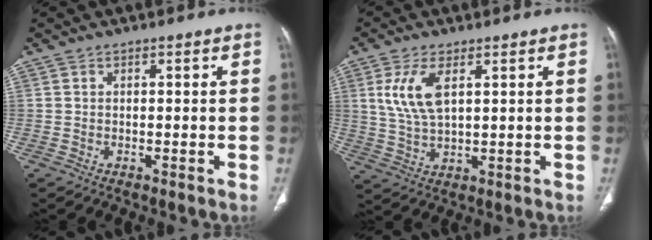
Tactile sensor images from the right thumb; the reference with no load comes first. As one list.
[{"total": 8.1, "force": [2.8, 3.6, 6.7], "torque": [-0.145, -0.009, 0.062]}]